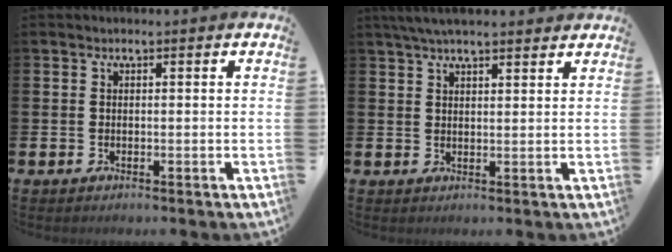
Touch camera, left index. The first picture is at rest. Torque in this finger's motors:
{"motor_torque": [1.01, -1.13, 0.32, 0.21]}